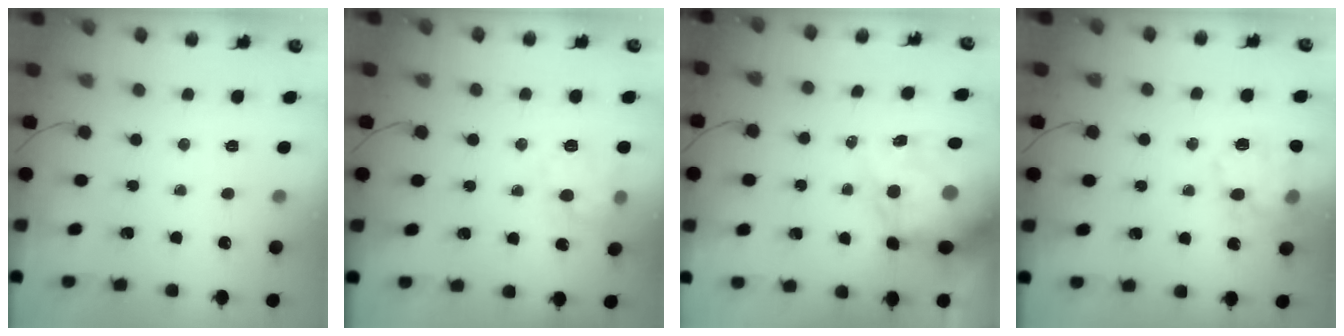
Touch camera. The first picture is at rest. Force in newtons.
{"total": 9.4, "press": 9.4, "slide": 0.5}
{"total": 15.3, "press": 14.8, "slide": 3.8}
{"total": 15.9, "press": 15.8, "slide": 1.8}